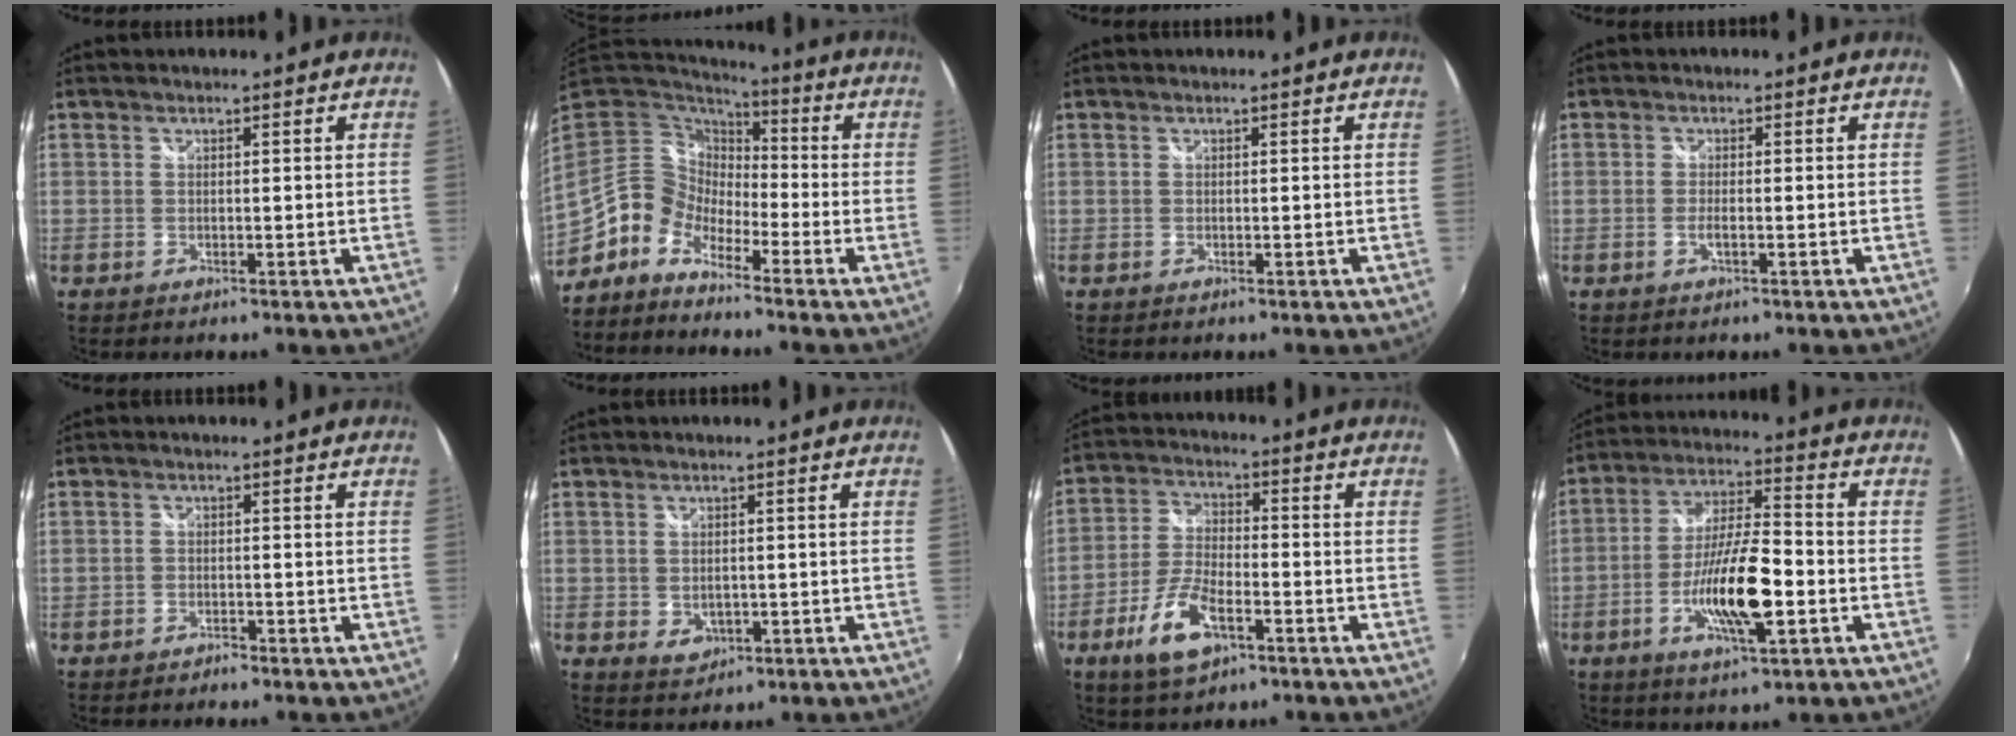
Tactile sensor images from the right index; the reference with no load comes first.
{"total": 9.7, "force": [-5.0, 7.3, 4.0], "torque": [-0.071, 0.022, -0.118]}
{"total": 0.0}
{"total": 1.6, "force": [-0.6, 0.2, 1.5], "torque": [-0.031, -0.004, -0.009]}
{"total": 1.9, "force": [-1.7, 0.7, 0.3], "torque": [-0.008, -0.004, -0.029]}
{"total": 3.7, "force": [-0.6, 2.9, 2.2], "torque": [-0.038, -0.006, -0.005]}
{"total": 10.1, "force": [-5.2, 4.3, 7.5], "torque": [-0.164, -0.005, -0.096]}
{"total": 13.5, "force": [-4.4, 3.3, 12.4], "torque": [-0.242, -0.005, -0.080]}